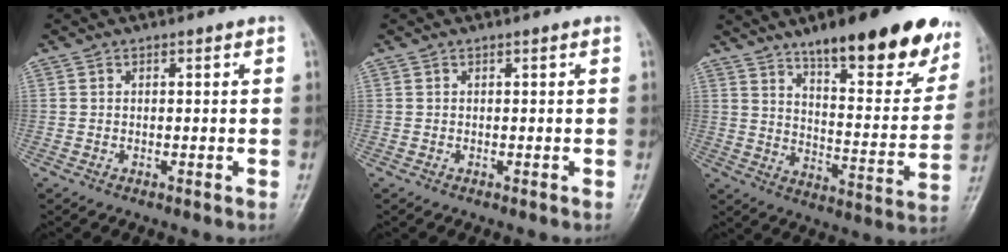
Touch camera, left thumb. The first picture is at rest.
{"total": 0.0}
{"total": 25.7, "force": [16.4, 7.5, 18.3], "torque": [-0.208, -0.065, 0.235]}